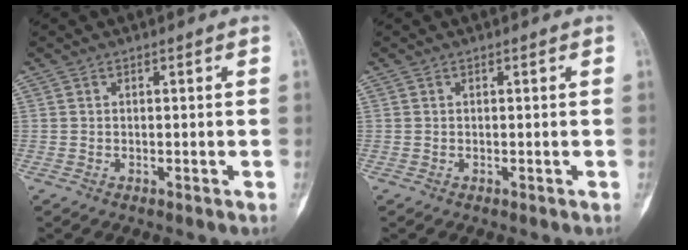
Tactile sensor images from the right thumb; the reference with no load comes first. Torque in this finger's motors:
{"motor_torque": [0.06, 0.10, -0.02, -0.02, 0.01]}